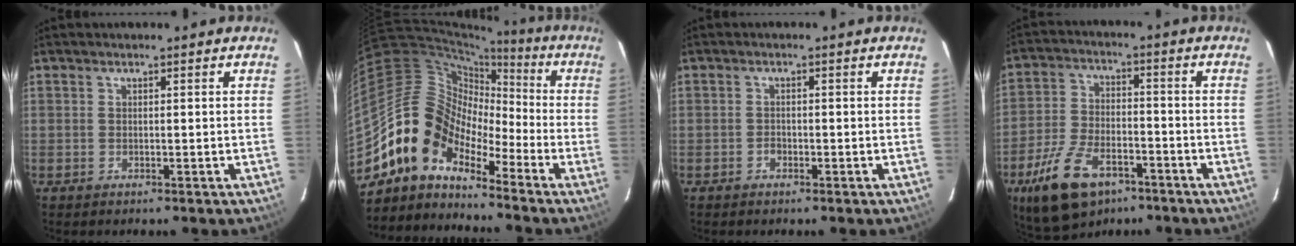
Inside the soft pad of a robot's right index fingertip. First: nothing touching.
{"total": 12.2, "force": [-8.9, 6.8, 4.9], "torque": [-0.085, 0.031, -0.193]}
{"total": 1.1, "force": [-0.7, 0.8, 0.3], "torque": [-0.005, 0.002, -0.011]}
{"total": 15.0, "force": [-8.9, 7.7, 9.2], "torque": [-0.200, -0.014, -0.156]}